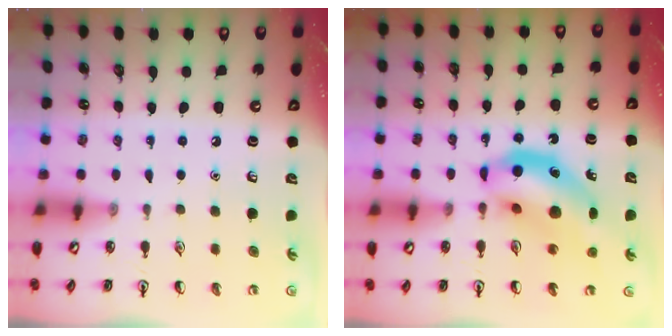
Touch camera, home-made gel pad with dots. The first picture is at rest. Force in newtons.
{"total": 12.1, "press": 11.6, "slide": 3.5}